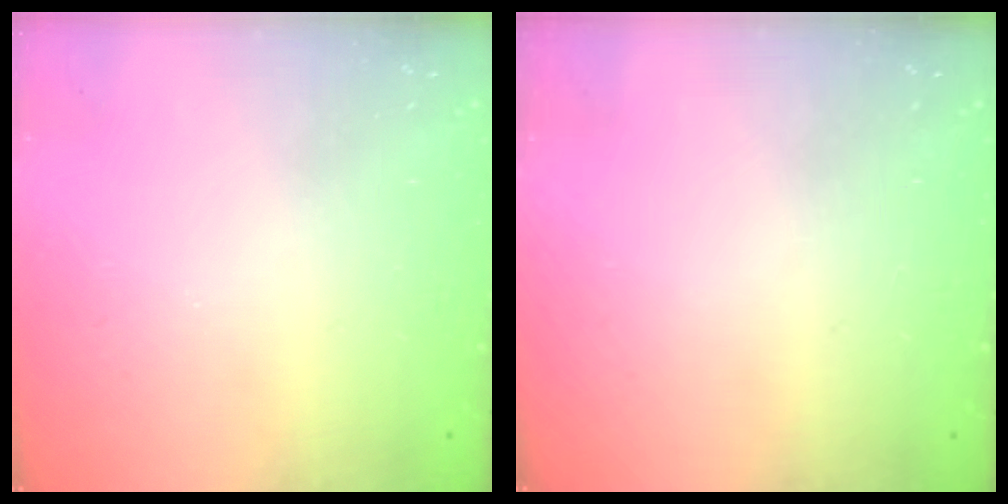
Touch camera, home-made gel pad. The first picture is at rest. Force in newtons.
{"total": 0.0}